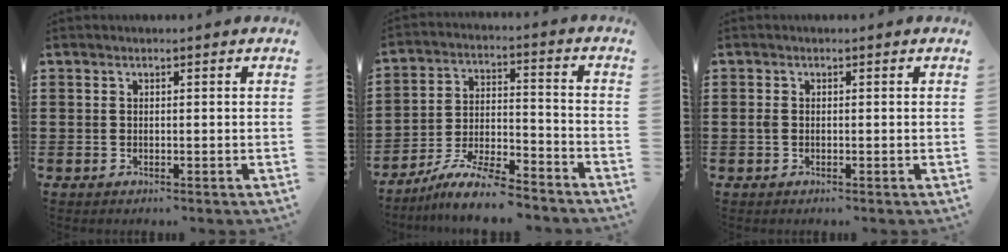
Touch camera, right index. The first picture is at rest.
{"total": 8.7, "force": [-7.8, 0.9, 3.7], "torque": [-0.075, 0.010, -0.152]}
{"total": 0.9, "force": [-0.1, 0.6, 0.6], "torque": [-0.022, 0.001, -0.006]}